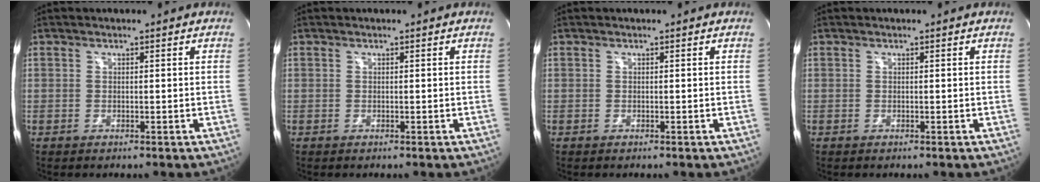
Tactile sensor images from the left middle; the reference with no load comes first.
{"total": 0.0}
{"total": 0.0}
{"total": 0.0}